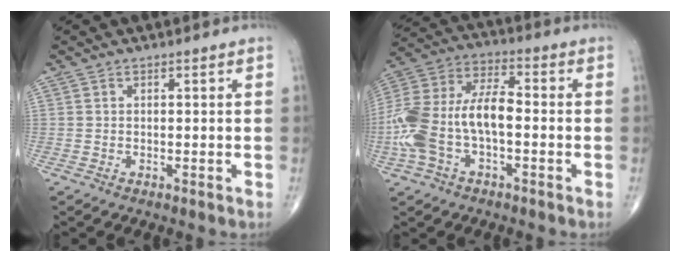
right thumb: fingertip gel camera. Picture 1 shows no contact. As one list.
[{"total": 17.4, "force": [-3.1, 9.0, 14.6], "torque": [-0.319, 0.040, -0.060]}]